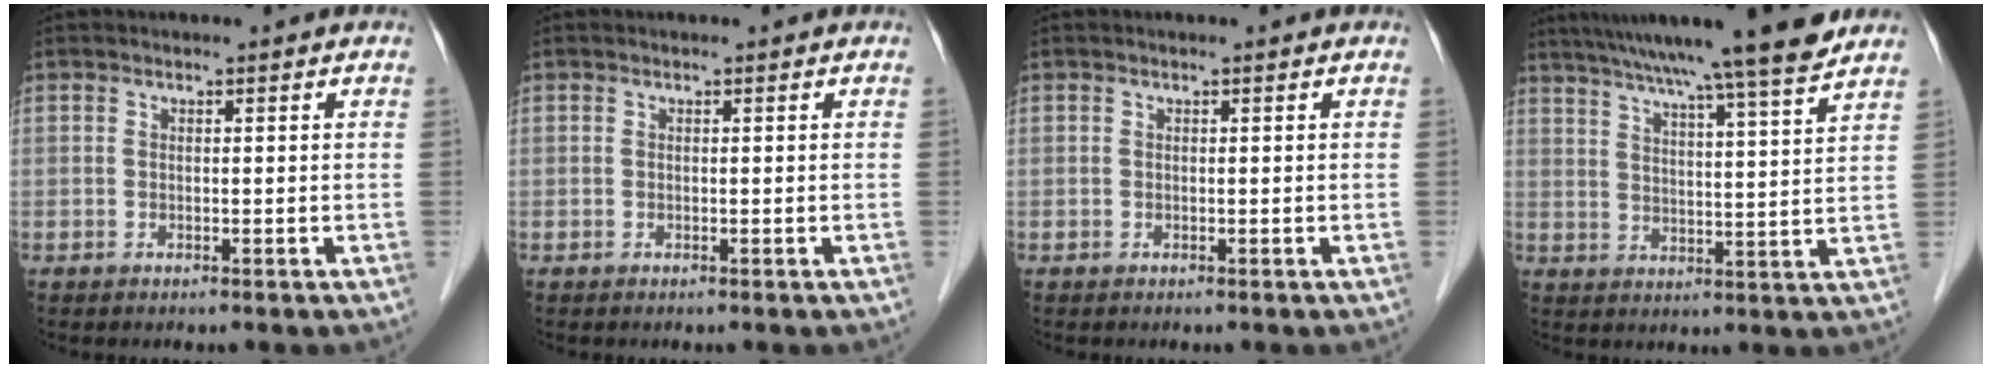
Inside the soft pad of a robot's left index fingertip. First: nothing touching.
{"total": 0.0}
{"total": 0.0}
{"total": 18.3, "force": [15.5, -0.8, 9.8], "torque": [-0.162, 0.007, 0.220]}